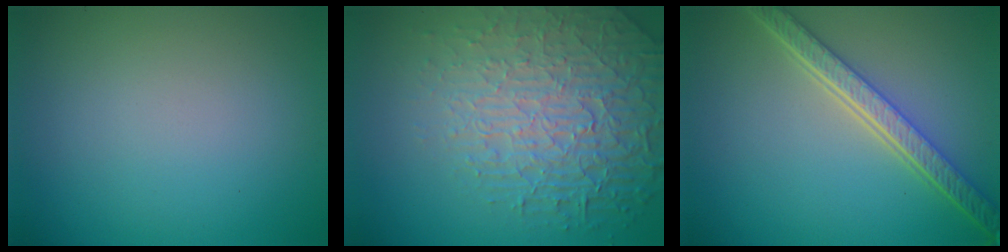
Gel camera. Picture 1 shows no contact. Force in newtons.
{"total": 7.0, "press": 5.6, "slide": 4.2}
{"total": 5.4, "press": 4.2, "slide": 3.4}